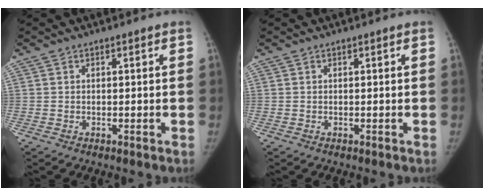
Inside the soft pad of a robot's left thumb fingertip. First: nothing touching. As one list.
[{"total": 0.0}]